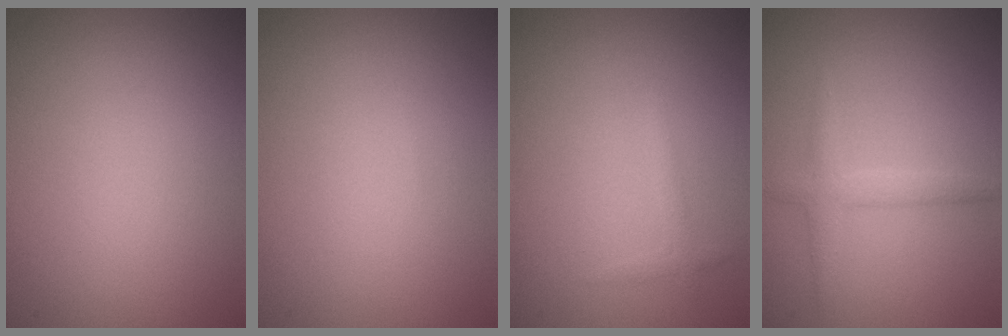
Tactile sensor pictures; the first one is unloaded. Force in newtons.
{"total": 0.0}
{"total": 0.9, "press": 0.9, "slide": 0.1}
{"total": 1.8, "press": 1.8, "slide": 0.1}